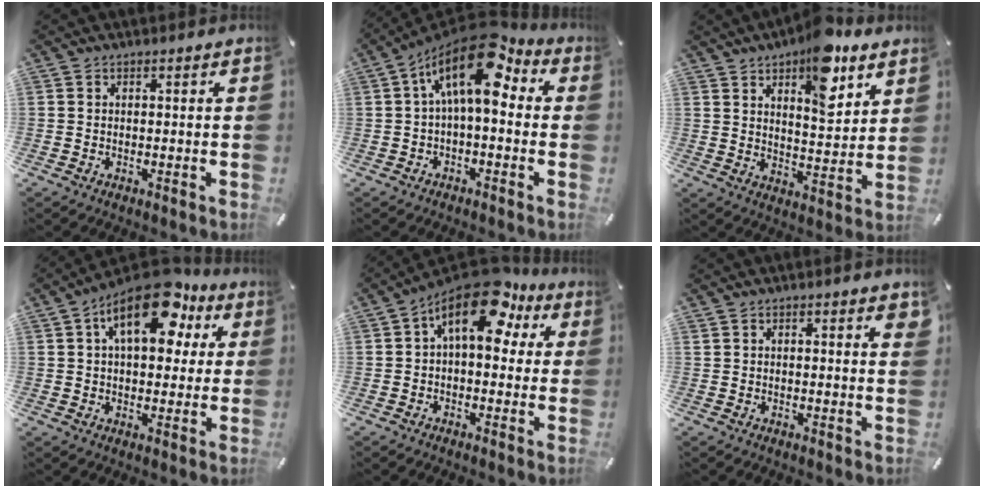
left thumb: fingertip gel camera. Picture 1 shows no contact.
{"total": 15.3, "force": [5.6, 7.2, 12.3], "torque": [-0.224, -0.029, 0.092]}
{"total": 13.1, "force": [8.4, 5.7, 8.2], "torque": [-0.109, -0.047, 0.142]}
{"total": 16.9, "force": [7.4, 9.2, 12.1], "torque": [-0.180, -0.018, 0.124]}
{"total": 15.4, "force": [7.2, 7.6, 11.4], "torque": [-0.178, -0.039, 0.121]}
{"total": 1.7, "force": [1.1, 0.3, 1.3], "torque": [-0.019, -0.003, 0.018]}